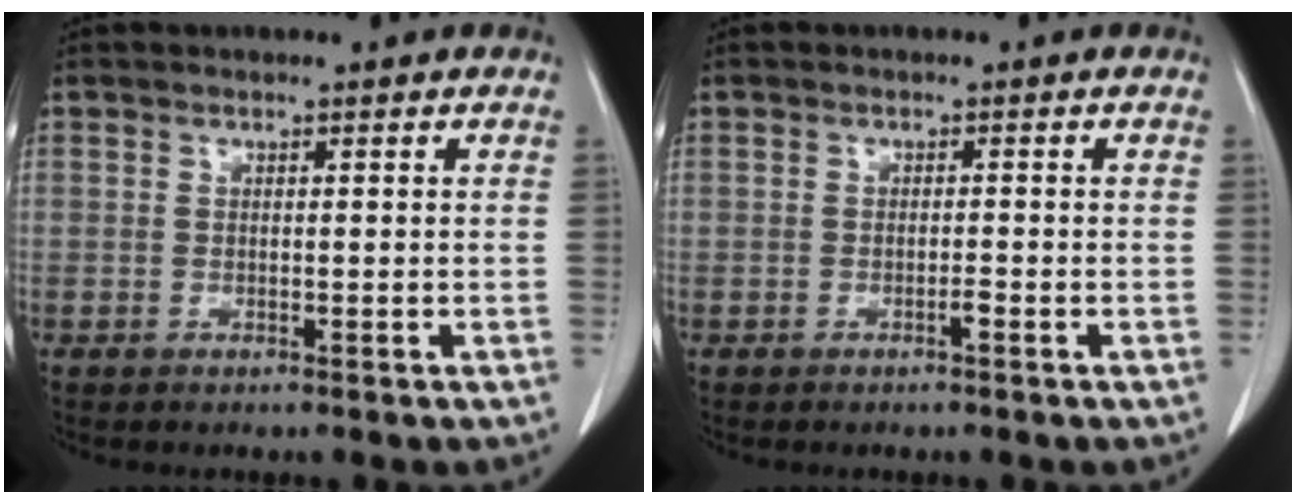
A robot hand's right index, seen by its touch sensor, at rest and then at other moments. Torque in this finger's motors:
{"motor_torque": [0.45, -0.36, 0.02, 0.05]}